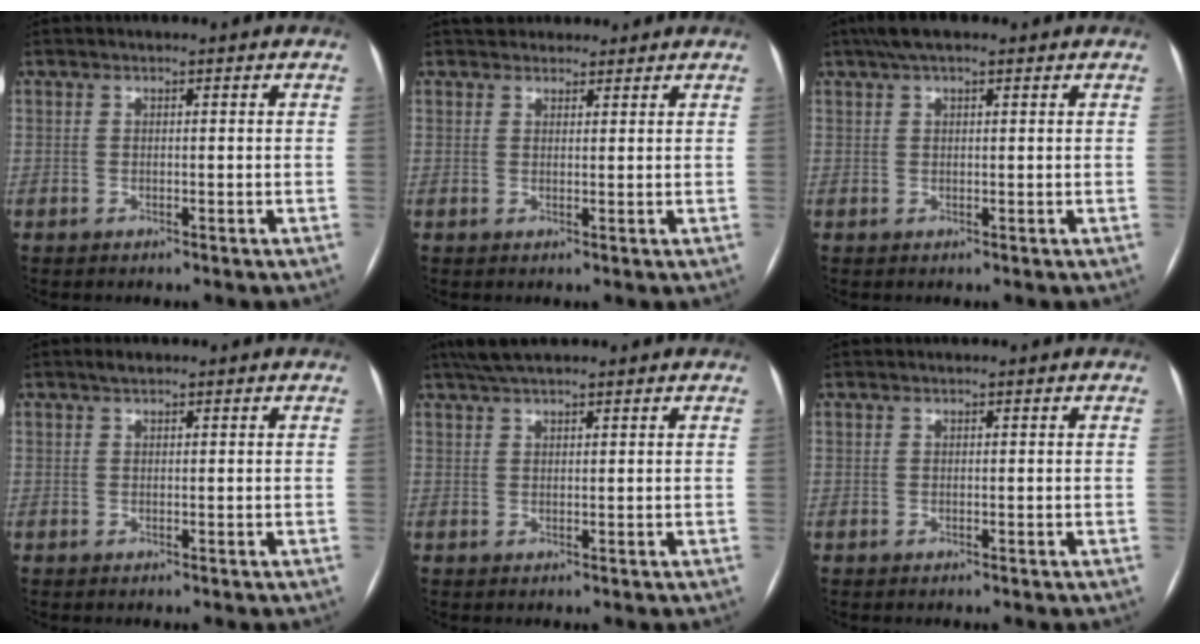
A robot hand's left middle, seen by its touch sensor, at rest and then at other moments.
{"total": 5.5, "force": [4.8, 2.2, 1.2], "torque": [-0.006, 0.027, 0.070]}
{"total": 5.1, "force": [3.6, 1.4, 3.4], "torque": [-0.065, 0.034, 0.062]}
{"total": 1.0, "force": [0.8, 0.4, 0.5], "torque": [-0.013, 0.007, 0.014]}
{"total": 5.0, "force": [4.2, 0.8, 2.7], "torque": [-0.051, 0.028, 0.076]}
{"total": 0.0}